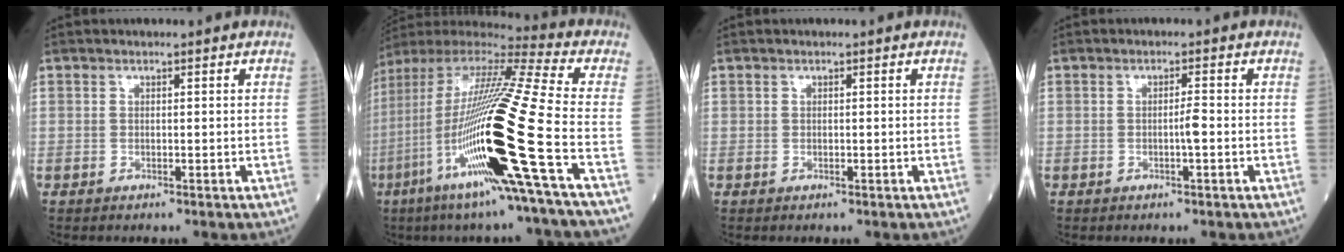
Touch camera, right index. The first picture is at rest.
{"total": 26.3, "force": [-8.0, -0.6, 25.0], "torque": [-0.490, -0.043, -0.162]}
{"total": 0.0}
{"total": 1.6, "force": [-0.5, -0.1, 1.5], "torque": [-0.026, 0.001, -0.009]}